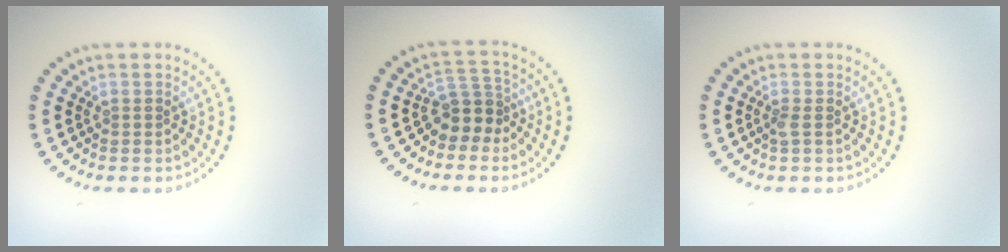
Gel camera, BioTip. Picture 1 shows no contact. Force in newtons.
{"total": 2.9, "press": 2.3, "slide": 1.8}
{"total": 0.6, "press": 0.6, "slide": 0.3}